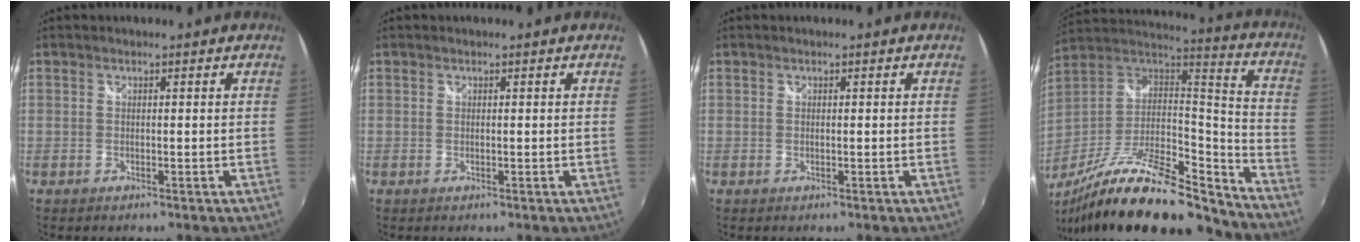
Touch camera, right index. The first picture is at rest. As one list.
[{"total": 0.0}, {"total": 0.0}, {"total": 26.4, "force": [-19.5, 7.5, 16.3], "torque": [-0.277, -0.027, -0.320]}]